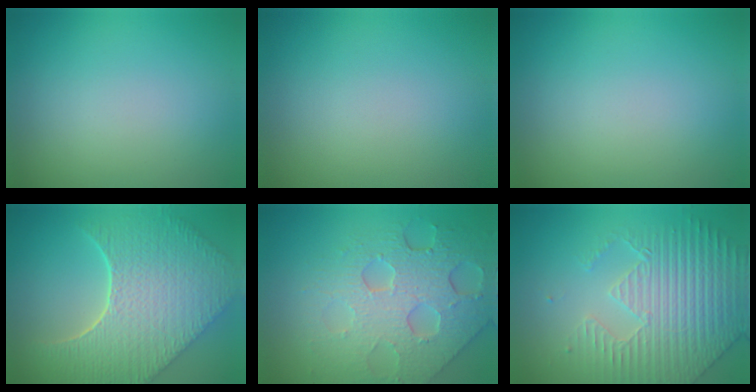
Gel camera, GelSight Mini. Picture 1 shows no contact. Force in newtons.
{"total": 0.0}
{"total": 0.0}
{"total": 9.8, "press": 7.0, "slide": 6.9}
{"total": 8.2, "press": 5.5, "slide": 6.0}
{"total": 4.7, "press": 4.5, "slide": 1.3}